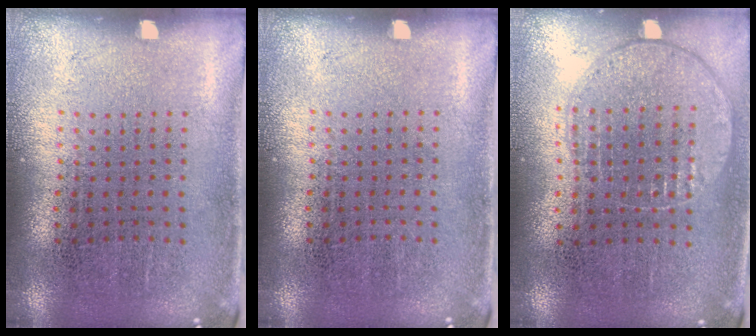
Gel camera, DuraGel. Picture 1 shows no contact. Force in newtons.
{"total": 0.0}
{"total": 1.0, "press": 0.9, "slide": 0.4}